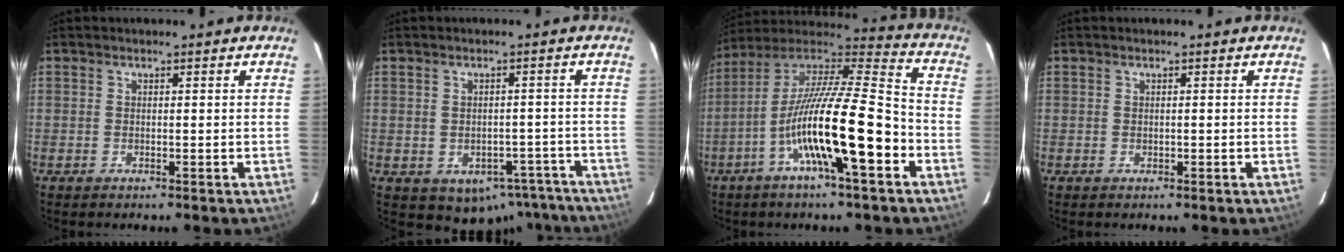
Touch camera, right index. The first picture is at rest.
{"total": 10.8, "force": [-7.1, 7.2, 3.8], "torque": [-0.037, 0.016, -0.082]}
{"total": 18.7, "force": [-6.4, 1.7, 17.5], "torque": [-0.318, 0.002, -0.115]}
{"total": 0.0}